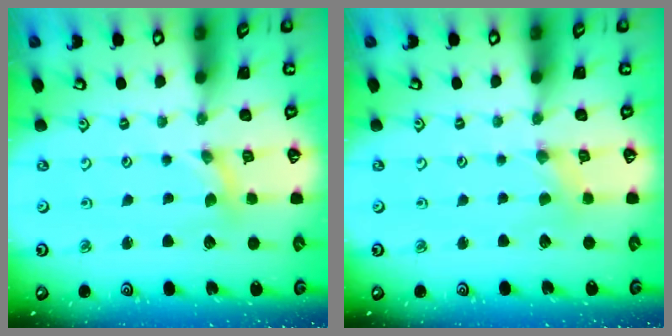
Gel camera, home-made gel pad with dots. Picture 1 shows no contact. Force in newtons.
{"total": 0.5, "press": 0.5, "slide": 0.1}